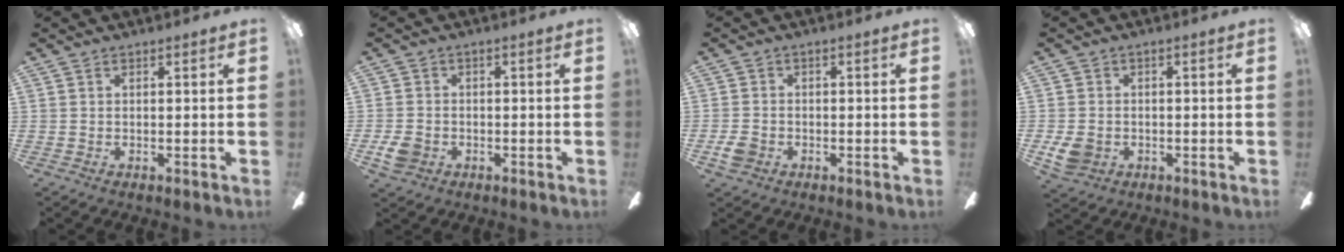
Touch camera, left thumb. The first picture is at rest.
{"total": 4.5, "force": [-2.0, 3.6, 1.8], "torque": [-0.046, 0.006, -0.038]}
{"total": 3.6, "force": [-1.8, 2.8, 1.3], "torque": [-0.031, 0.005, -0.034]}
{"total": 5.1, "force": [-1.6, 4.3, 2.3], "torque": [-0.065, 0.007, -0.031]}